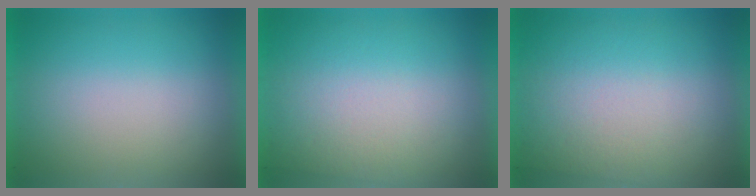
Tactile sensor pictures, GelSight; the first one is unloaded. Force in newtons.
{"total": 2.8}
{"total": 2.8}